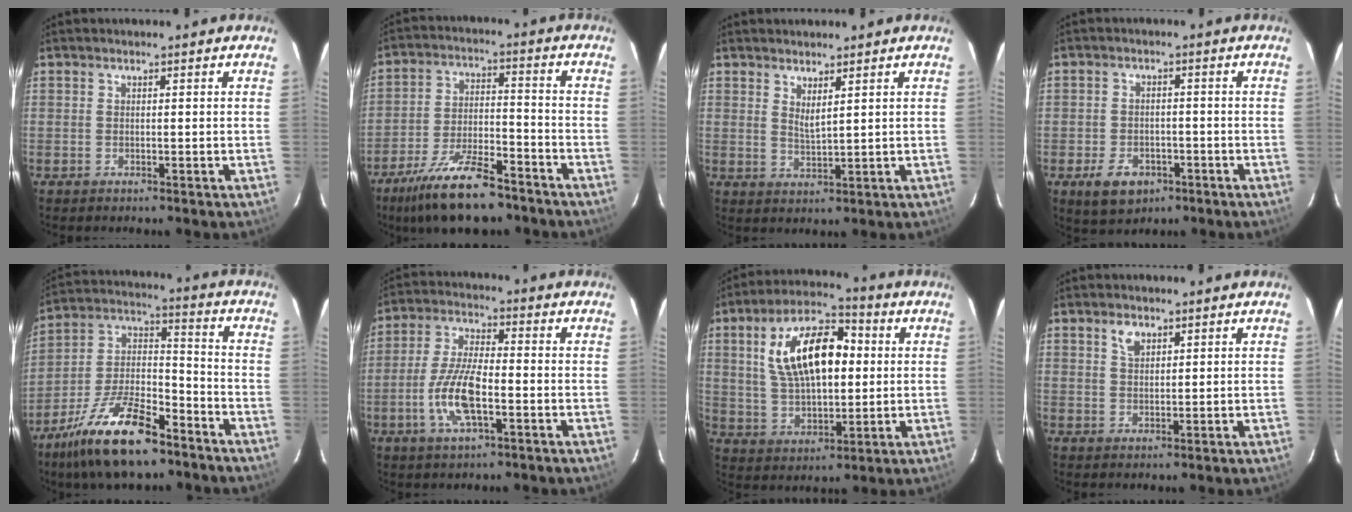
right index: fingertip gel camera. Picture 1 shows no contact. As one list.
[{"total": 16.2, "force": [-12.4, 4.9, 9.2], "torque": [-0.188, -0.015, -0.207]}, {"total": 2.9, "force": [1.9, 0.4, 2.1], "torque": [-0.038, -0.007, 0.031]}, {"total": 7.1, "force": [-3.5, 5.1, 3.4], "torque": [-0.081, 0.006, -0.045]}, {"total": 19.3, "force": [-12.7, 7.0, 12.7], "torque": [-0.253, -0.004, -0.224]}, {"total": 10.2, "force": [-3.4, 3.0, 9.1], "torque": [-0.191, -0.001, -0.068]}, {"total": 17.1, "force": [3.6, 8.5, 14.4], "torque": [-0.262, 0.027, 0.067]}, {"total": 2.8, "force": [1.6, 1.7, 1.6], "torque": [-0.026, 0.007, 0.031]}]